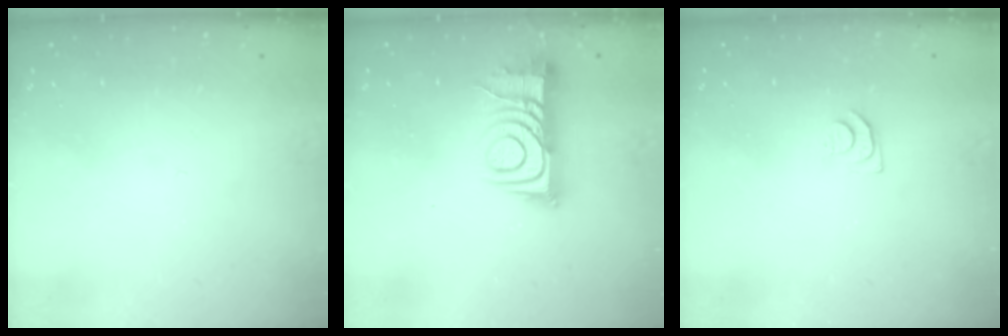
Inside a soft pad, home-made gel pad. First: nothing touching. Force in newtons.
{"total": 11.4, "press": 11.4, "slide": 0.8}
{"total": 5.3, "press": 5.3, "slide": 0.5}